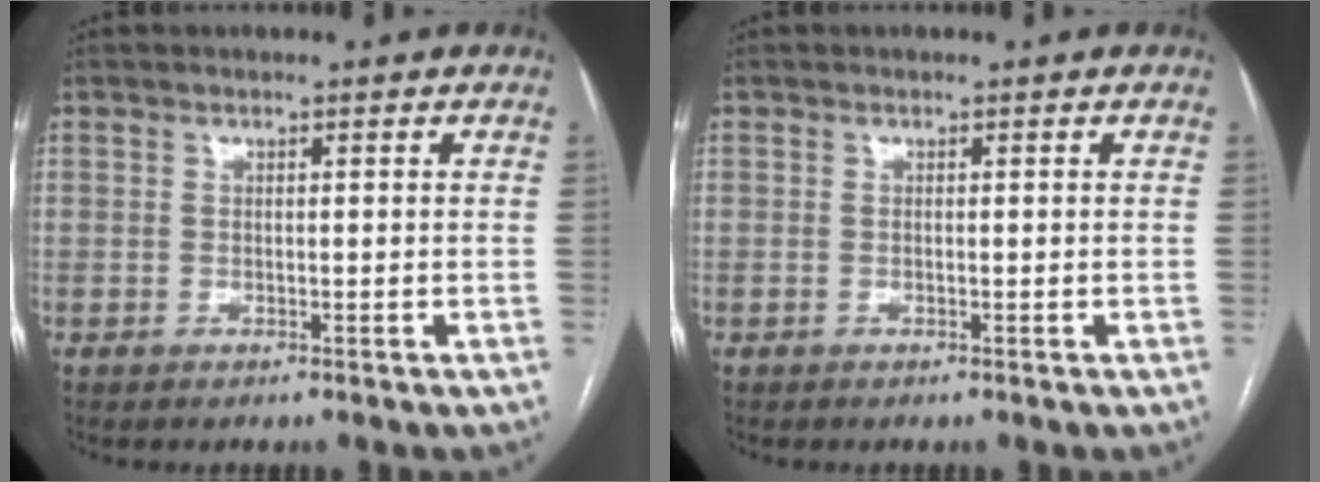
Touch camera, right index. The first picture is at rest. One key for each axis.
{"total": 0.0}